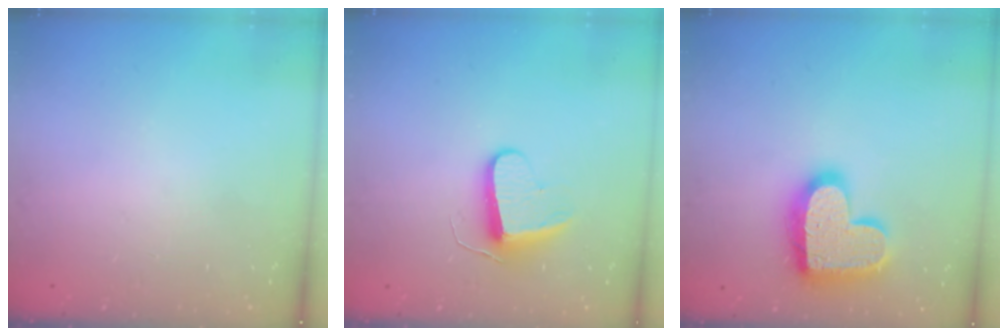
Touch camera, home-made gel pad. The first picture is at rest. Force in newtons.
{"total": 8.9, "press": 8.9, "slide": 0.7}
{"total": 19.0, "press": 19.0, "slide": 1.1}